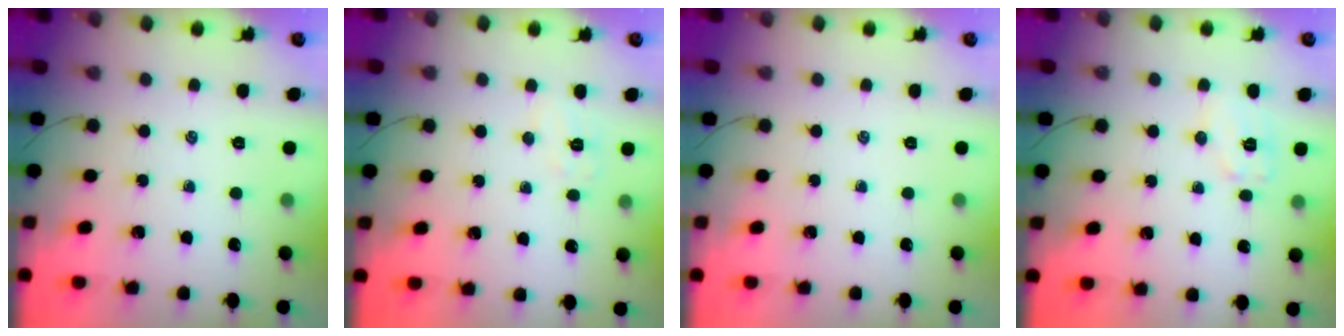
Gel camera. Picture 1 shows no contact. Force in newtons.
{"total": 5.4, "press": 5.2, "slide": 1.1}
{"total": 0.0}
{"total": 6.8, "press": 6.7, "slide": 0.6}